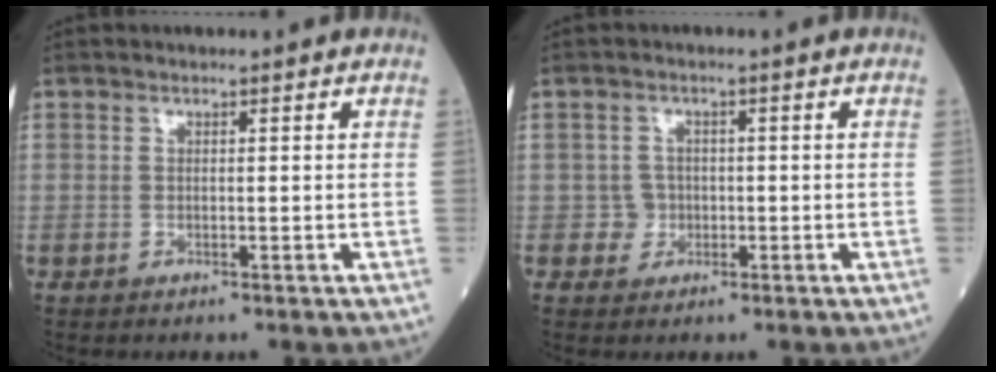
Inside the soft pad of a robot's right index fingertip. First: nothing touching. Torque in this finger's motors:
{"motor_torque": [-0.01, 0.02, -0.01, 0.00]}